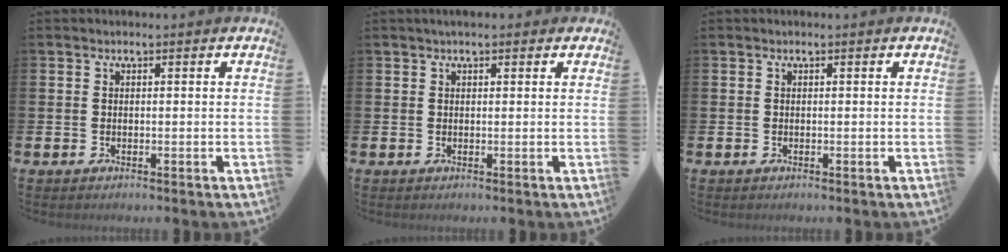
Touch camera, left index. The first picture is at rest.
{"total": 1.3, "force": [1.0, 0.7, 0.5], "torque": [0.002, 0.003, 0.014]}
{"total": 0.0}